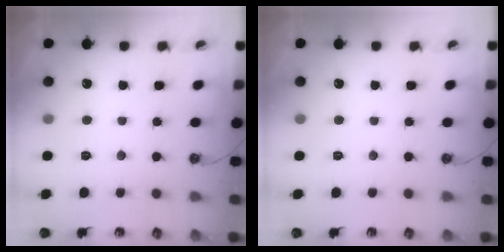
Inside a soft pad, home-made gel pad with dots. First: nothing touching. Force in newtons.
{"total": 0.0}